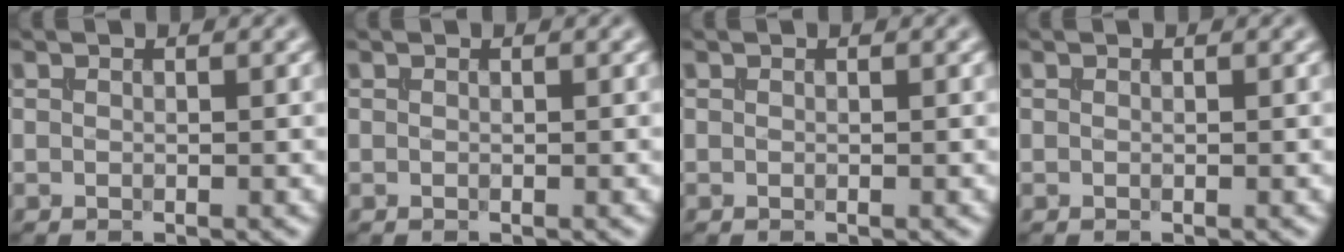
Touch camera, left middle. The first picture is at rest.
{"total": 0.0}
{"total": 0.0}
{"total": 0.0}